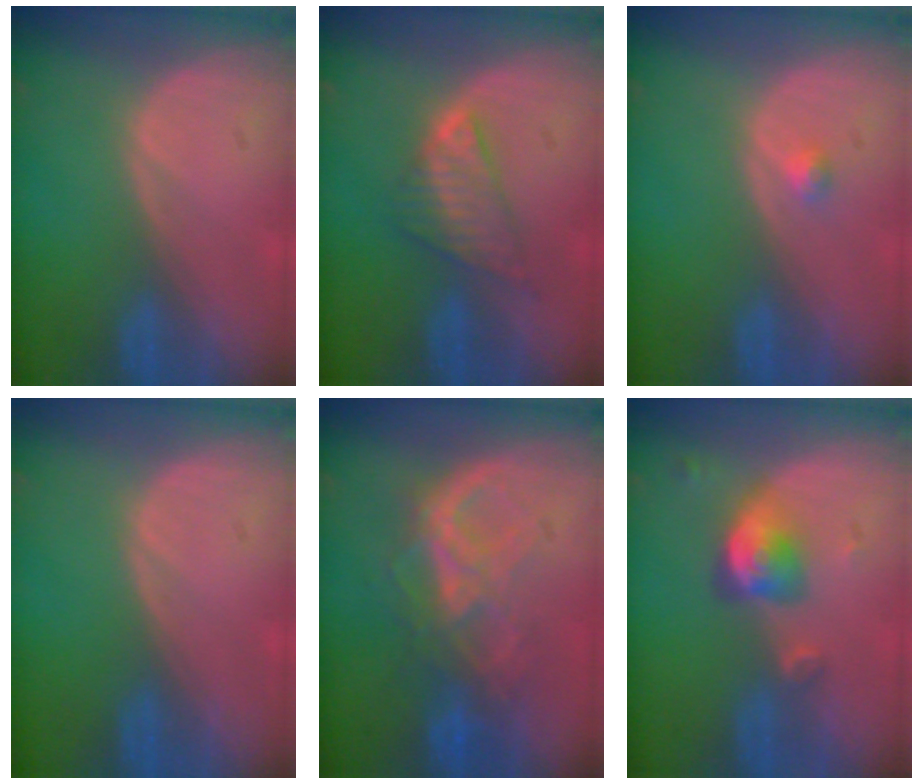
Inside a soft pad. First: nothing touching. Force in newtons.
{"total": 4.9, "press": 4.9, "slide": 0.4}
{"total": 1.2, "press": 1.1, "slide": 0.6}
{"total": 0.0}
{"total": 7.5, "press": 7.3, "slide": 1.6}
{"total": 5.1, "press": 4.9, "slide": 1.6}